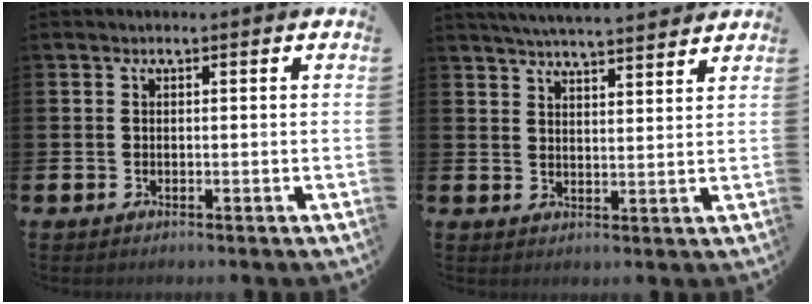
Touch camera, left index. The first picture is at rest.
{"total": 5.0, "force": [5.0, -0.2, 0.8], "torque": [-0.027, -0.027, 0.089]}